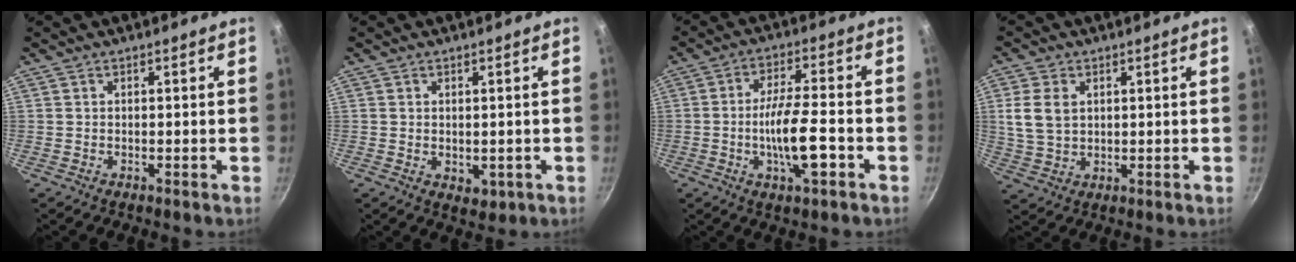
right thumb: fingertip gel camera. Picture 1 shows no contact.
{"total": 3.0, "force": [-0.1, 2.2, 2.0], "torque": [-0.026, -0.008, 0.002]}
{"total": 10.6, "force": [-3.2, 2.8, 9.7], "torque": [-0.166, 0.018, -0.059]}
{"total": 7.2, "force": [1.7, 5.1, 4.8], "torque": [-0.088, -0.002, 0.037]}